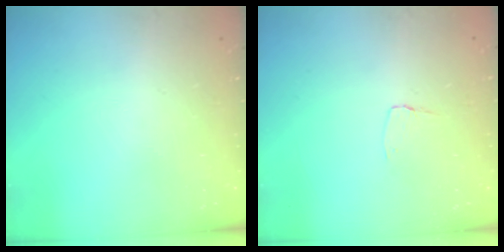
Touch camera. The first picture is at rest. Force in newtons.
{"total": 2.9, "press": 2.9, "slide": 0.3}